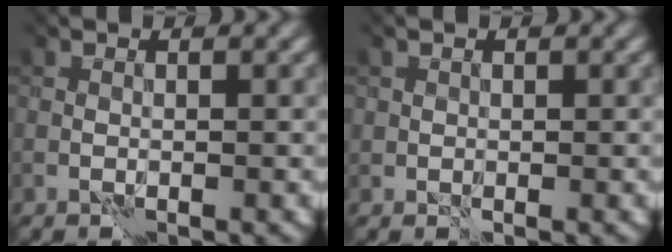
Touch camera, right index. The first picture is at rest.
{"total": 0.7, "force": [0.4, 0.5, -0.2], "torque": [0.005, 0.006, 0.005]}